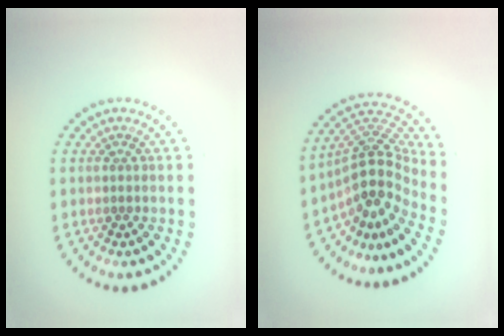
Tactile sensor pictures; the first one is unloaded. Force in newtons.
{"total": 5.0, "press": 3.6, "slide": 3.5}